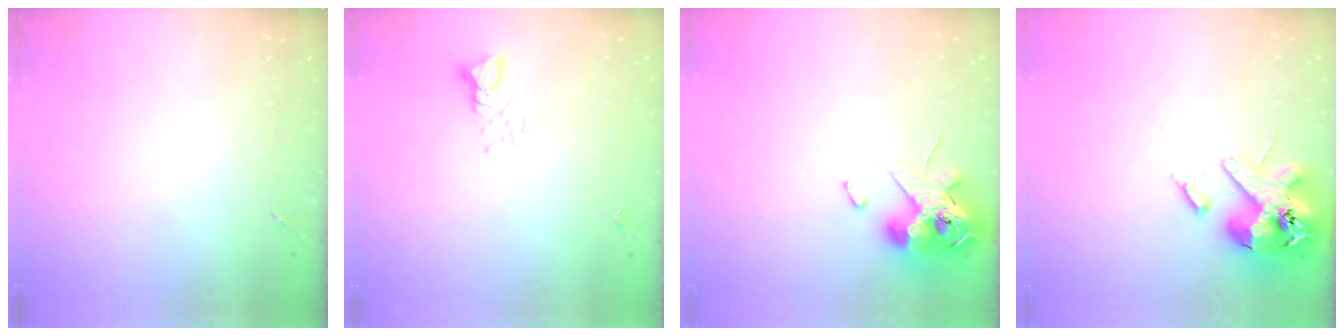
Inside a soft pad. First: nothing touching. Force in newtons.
{"total": 3.9, "press": 3.8, "slide": 0.3}
{"total": 12.2, "press": 12.1, "slide": 2.0}
{"total": 16.3, "press": 16.1, "slide": 2.7}